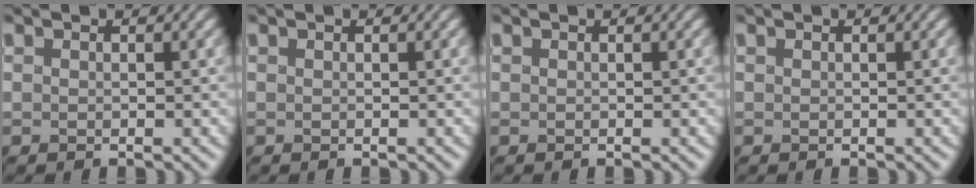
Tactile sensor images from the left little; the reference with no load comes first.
{"total": 0.0}
{"total": 0.0}
{"total": 0.0}